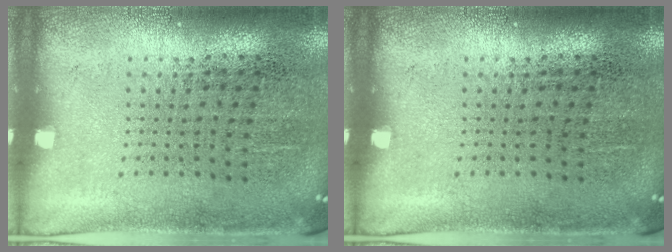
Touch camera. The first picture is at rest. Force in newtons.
{"total": 0.0}